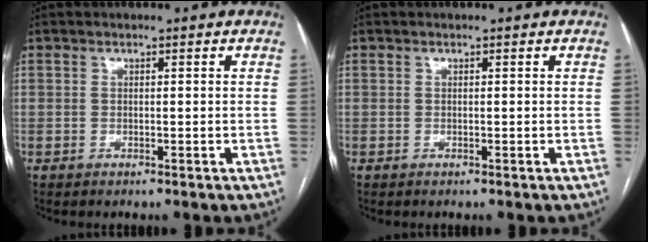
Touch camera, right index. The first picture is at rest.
{"total": 0.0}